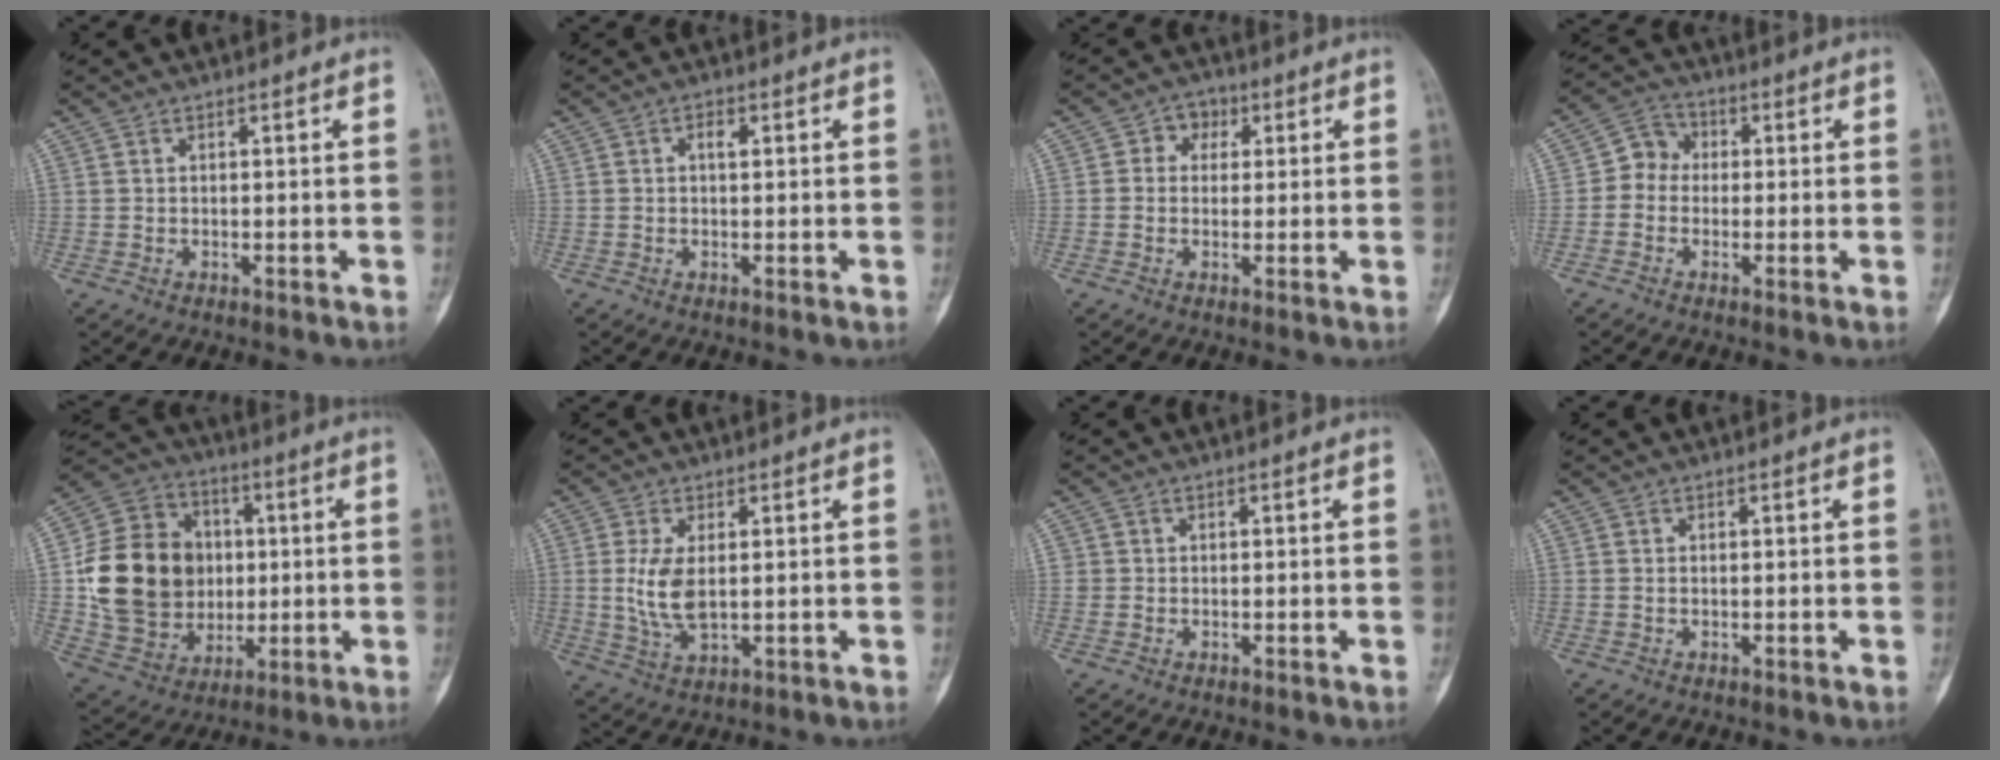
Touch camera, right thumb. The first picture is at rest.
{"total": 2.0, "force": [0.4, 0.9, 1.7], "torque": [-0.024, 0.002, 0.004]}
{"total": 4.1, "force": [1.0, 3.6, 1.8], "torque": [0.000, 0.006, 0.007]}
{"total": 5.4, "force": [-0.4, 4.7, 2.6], "torque": [-0.020, 0.017, -0.025]}
{"total": 21.6, "force": [0.9, 17.9, 12.1], "torque": [-0.197, 0.018, 0.033]}
{"total": 6.8, "force": [0.7, 3.3, 6.0], "torque": [-0.125, -0.010, 0.019]}
{"total": 0.8, "force": [0.0, 0.8, 0.1], "torque": [0.007, 0.004, 0.000]}
{"total": 0.0}